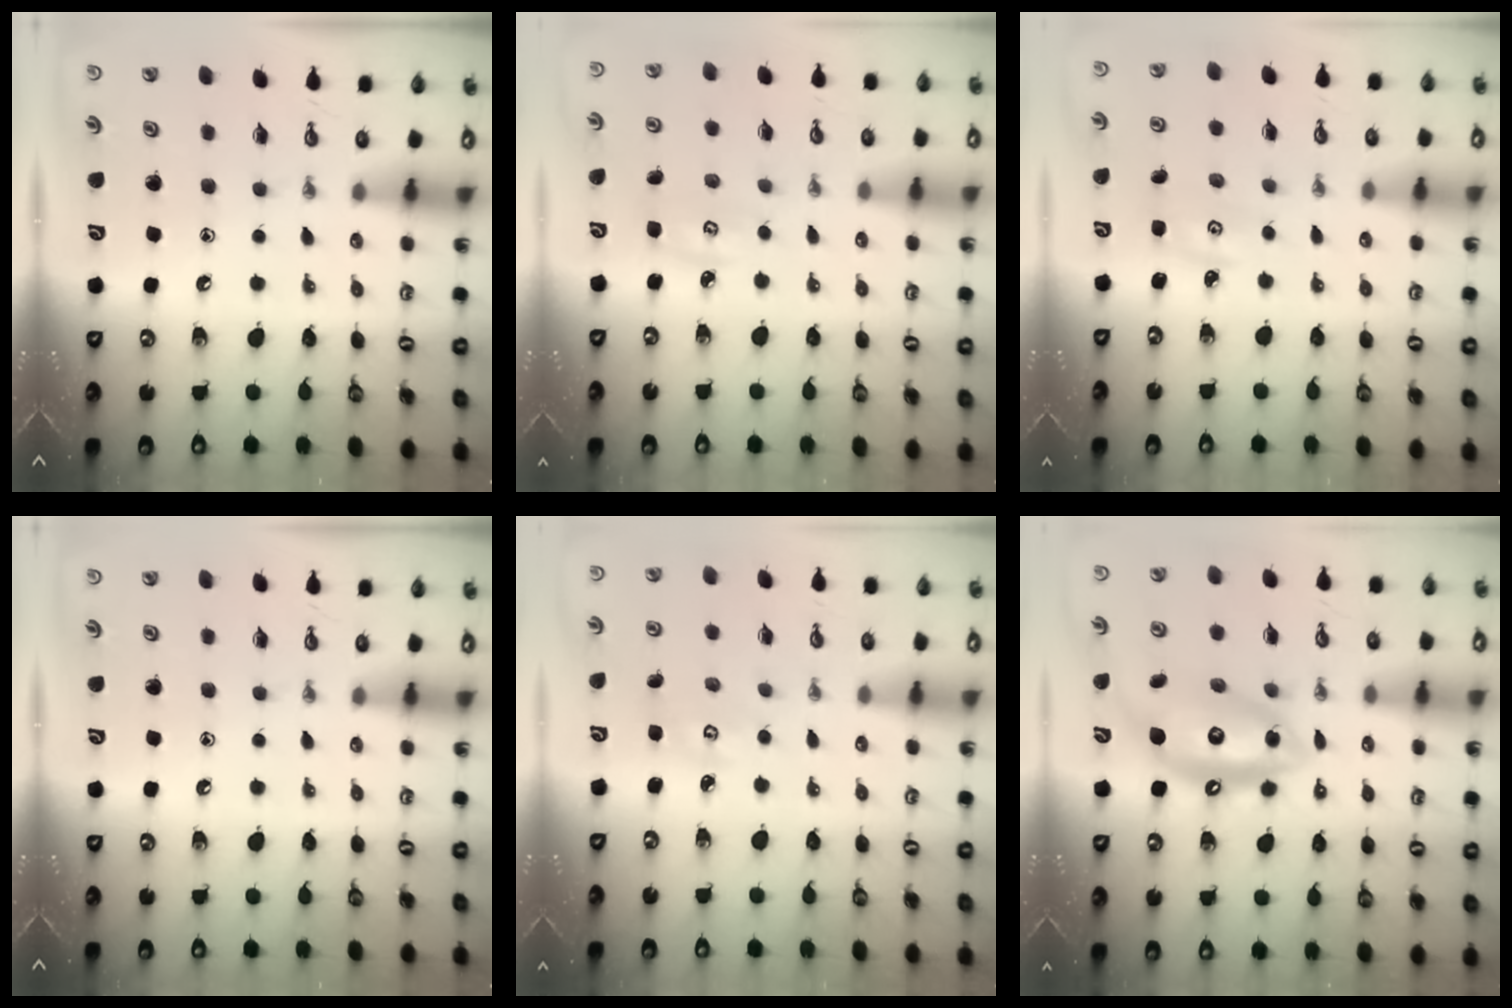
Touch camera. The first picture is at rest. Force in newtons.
{"total": 3.5, "press": 3.5, "slide": 0.4}
{"total": 2.5, "press": 2.5, "slide": 0.4}
{"total": 0.0}
{"total": 3.2, "press": 3.2, "slide": 0.4}
{"total": 14.4, "press": 14.3, "slide": 1.5}